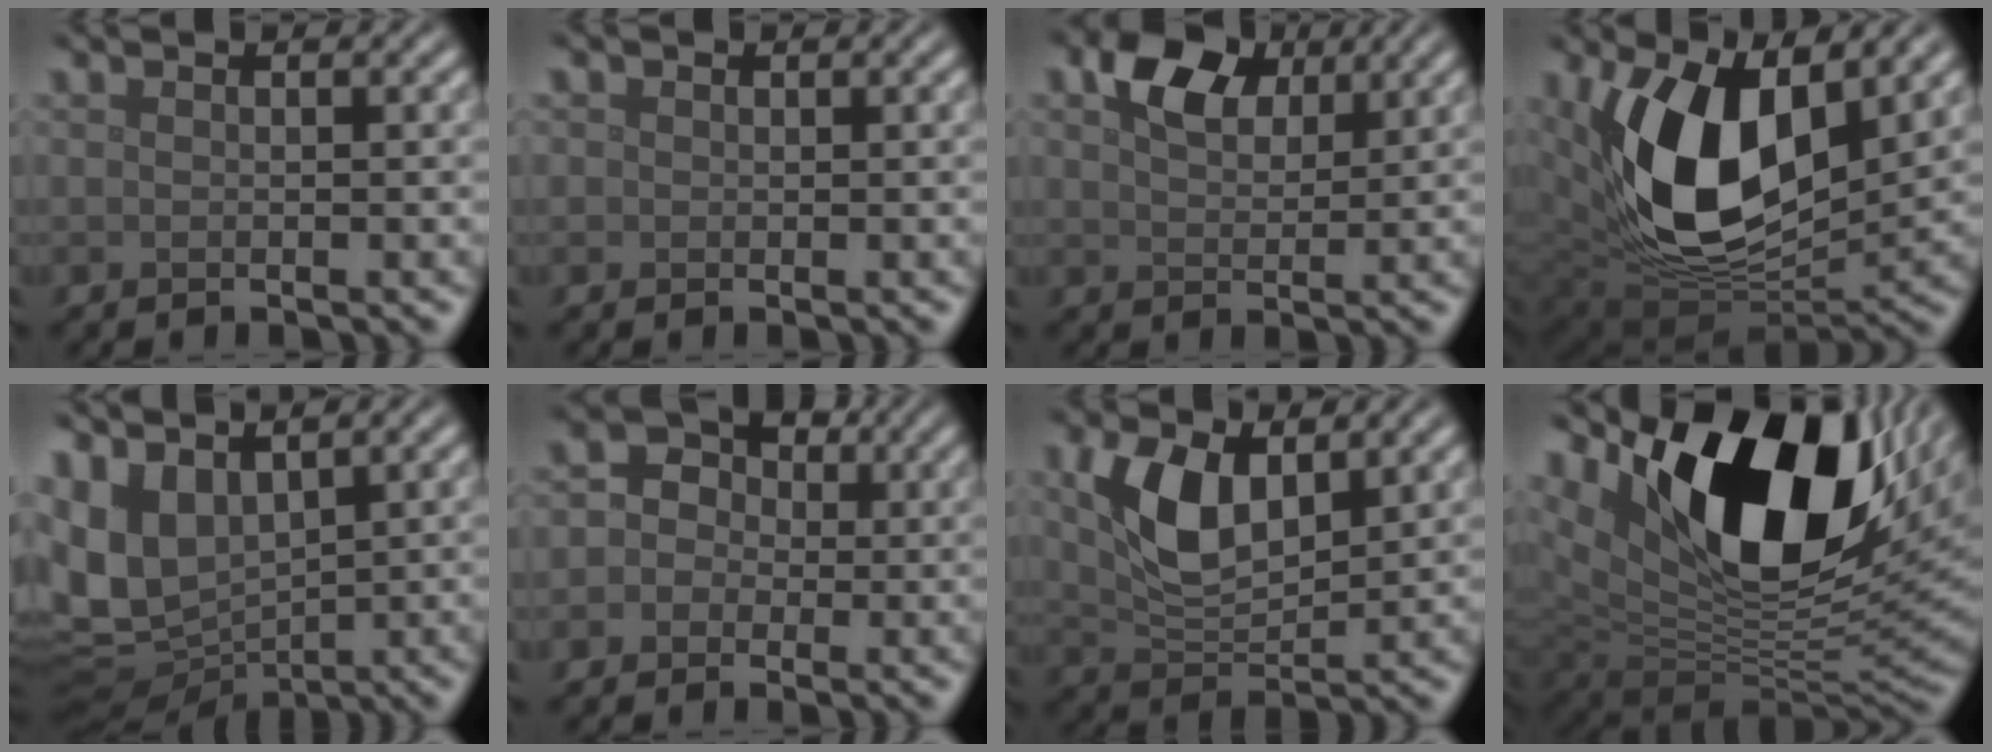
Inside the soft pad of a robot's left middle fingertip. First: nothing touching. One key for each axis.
{"total": 0.6, "fx": 0.2, "fy": 0.6, "fz": 0.1, "tx": 0.003, "ty": 0.002, "tz": -0.001}
{"total": 5.2, "fx": 2.8, "fy": 3.1, "fz": 3.1, "tx": -0.059, "ty": 0.007, "tz": 0.044}
{"total": 12.9, "fx": 3.1, "fy": 7.1, "fz": 10.3, "tx": -0.182, "ty": -0.023, "tz": 0.057}
{"total": 9.3, "fx": 1.7, "fy": 6.5, "fz": 6.4, "tx": -0.132, "ty": -0.013, "tz": 0.061}
{"total": 3.0, "fx": -0.2, "fy": 2.7, "fz": 1.2, "tx": -0.001, "ty": 0.011, "tz": -0.011}
{"total": 6.0, "fx": 2.2, "fy": 3.1, "fz": 4.7, "tx": -0.103, "ty": 0.002, "tz": 0.043}
{"total": 16.4, "fx": 6.1, "fy": 9.3, "fz": 12.1, "tx": -0.200, "ty": 0.006, "tz": 0.108}